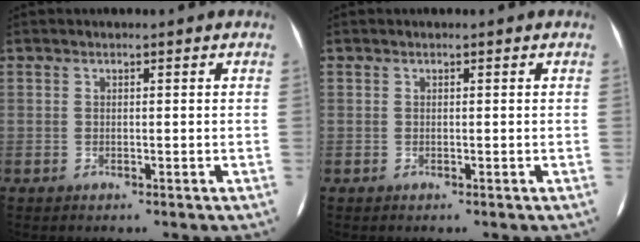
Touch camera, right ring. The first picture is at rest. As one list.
[{"total": 0.0}]